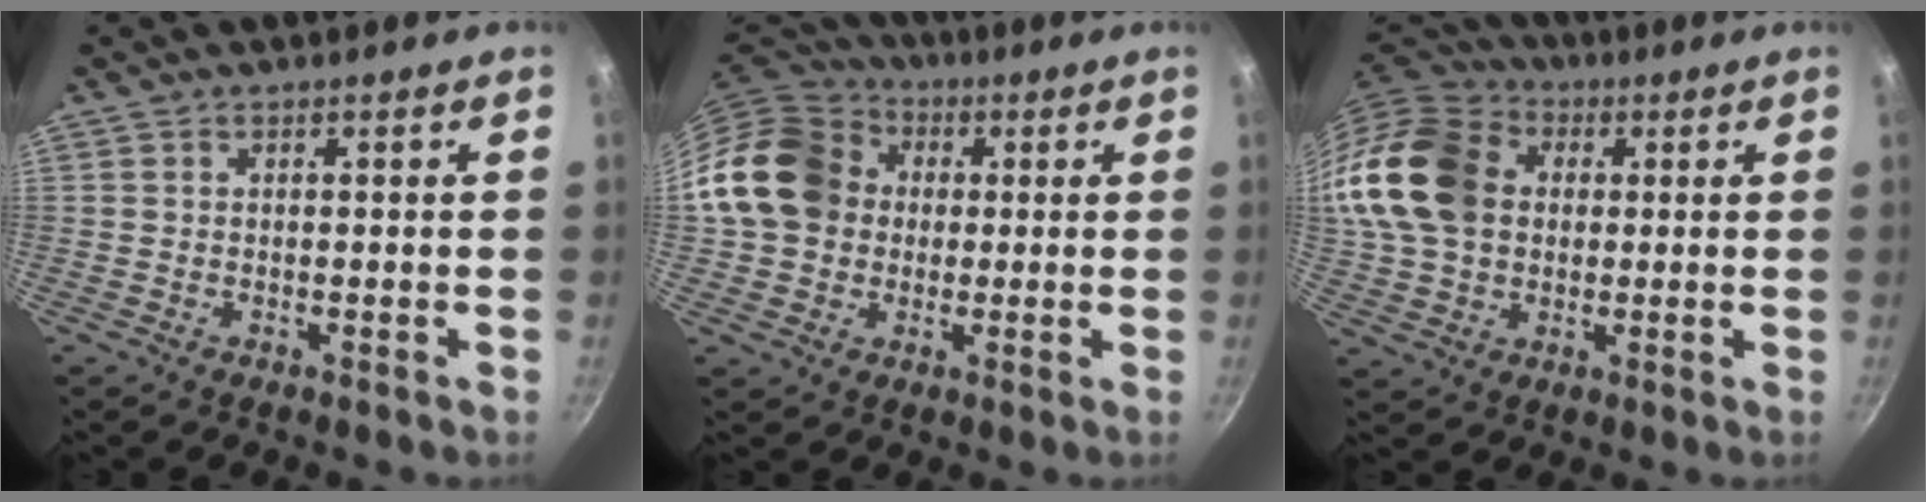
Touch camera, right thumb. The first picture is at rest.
{"total": 16.0, "force": [1.5, 13.6, 8.4], "torque": [-0.133, 0.036, 0.017]}
{"total": 19.7, "force": [2.7, 15.2, 12.3], "torque": [-0.236, 0.029, 0.042]}